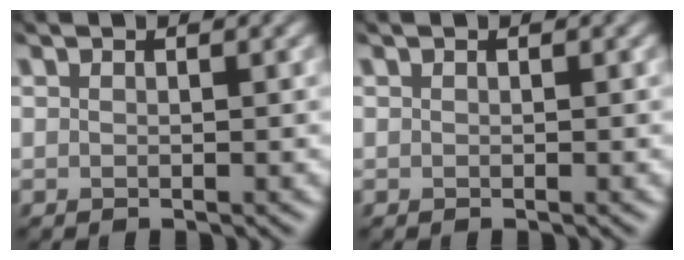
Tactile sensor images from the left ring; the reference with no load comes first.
{"total": 0.0}